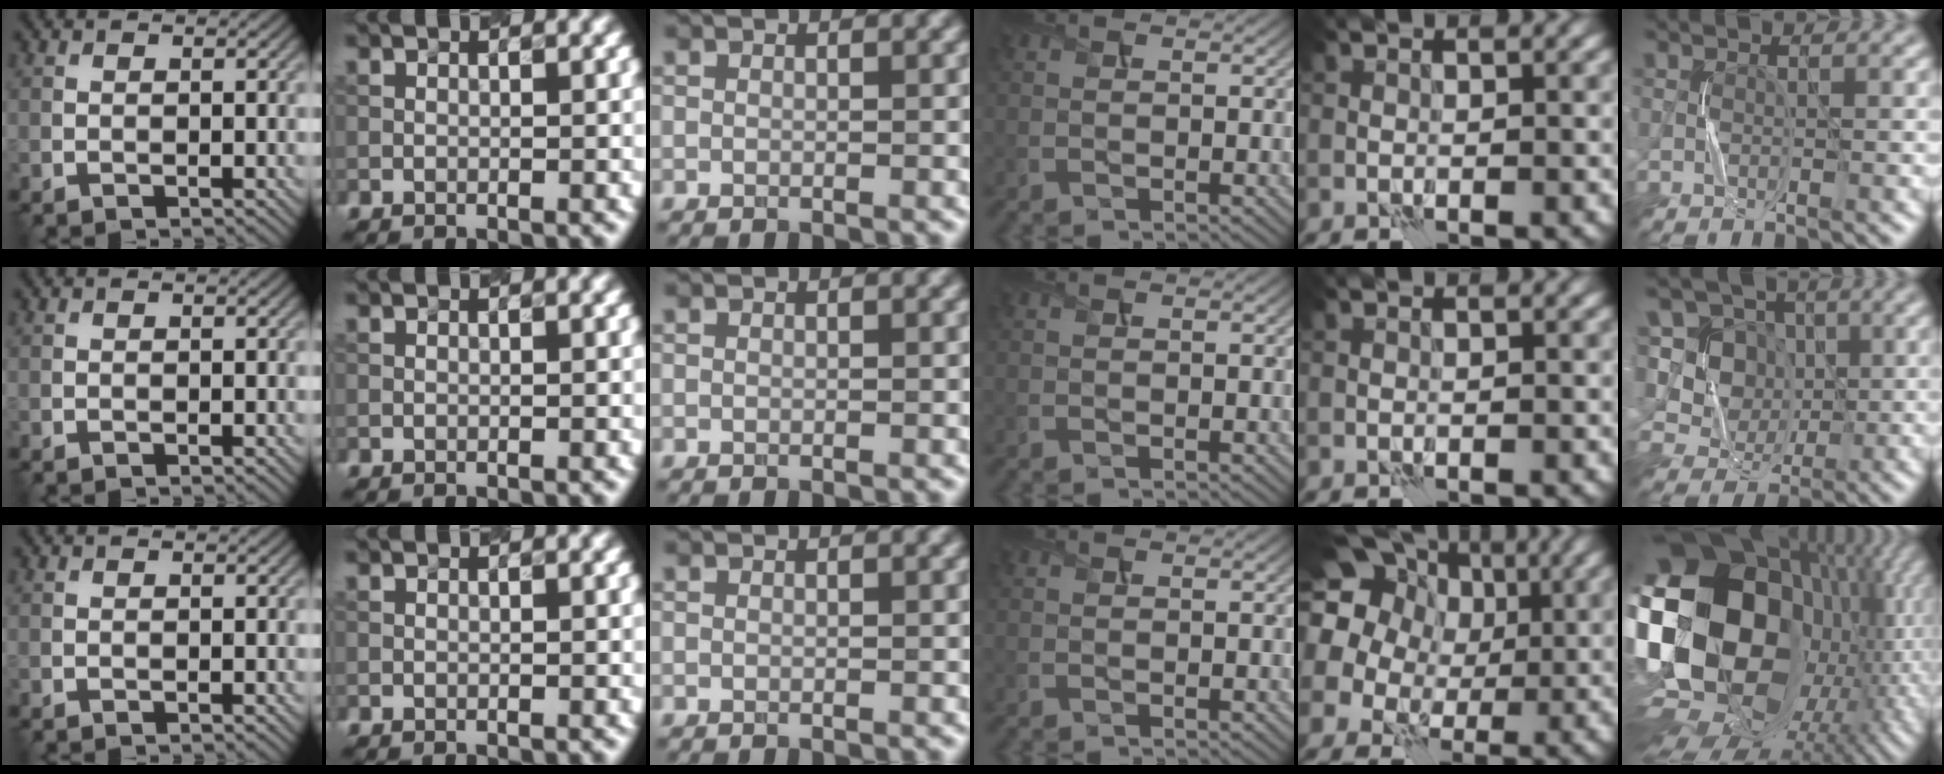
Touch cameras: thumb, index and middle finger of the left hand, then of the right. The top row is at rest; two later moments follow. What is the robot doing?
{"motion": "press", "object": "button"}